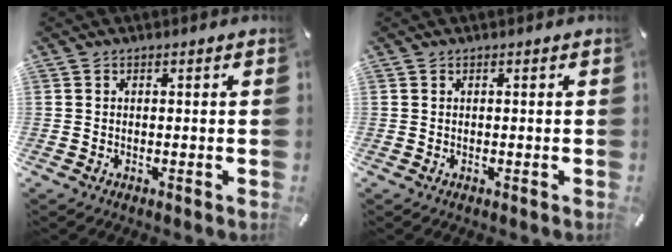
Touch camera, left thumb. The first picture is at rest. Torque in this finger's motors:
{"motor_torque": [-0.15, -0.16, -0.01, -0.03, 0.00]}